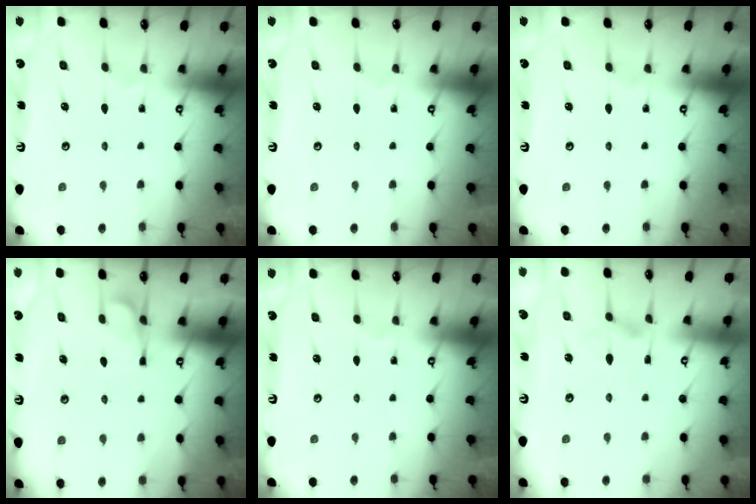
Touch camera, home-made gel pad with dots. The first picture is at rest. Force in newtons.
{"total": 0.0}
{"total": 0.0}
{"total": 1.1, "press": 0.0, "slide": 1.1}
{"total": 0.0}
{"total": 1.6, "press": 1.2, "slide": 1.0}